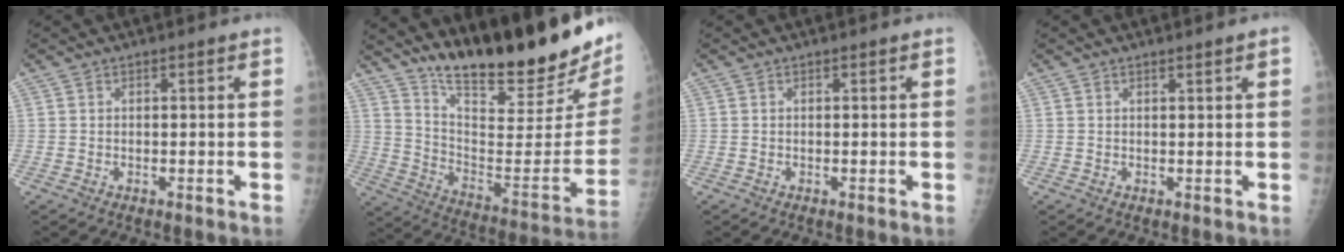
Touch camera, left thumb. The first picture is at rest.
{"total": 27.9, "force": [21.3, 5.8, 17.0], "torque": [-0.233, -0.124, 0.323]}
{"total": 0.0}
{"total": 1.1, "force": [0.7, -0.1, 0.9], "torque": [-0.014, -0.002, 0.011]}